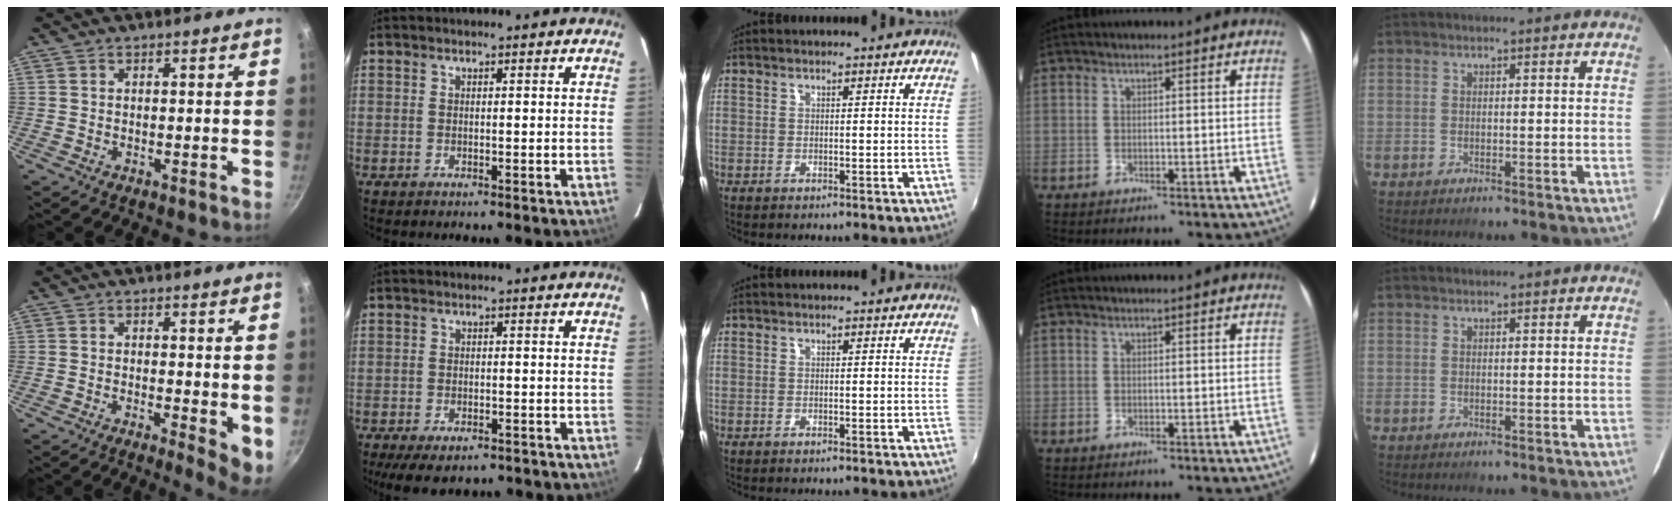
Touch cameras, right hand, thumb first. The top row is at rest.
{"thumb": {"total": 5.0, "force": [-0.8, 1.4, 4.7], "torque": [-0.058, -0.008, -0.009]}, "index": {"total": 9.3, "force": [-7.1, 3.6, 4.8], "torque": [-0.107, -0.023, -0.105]}}